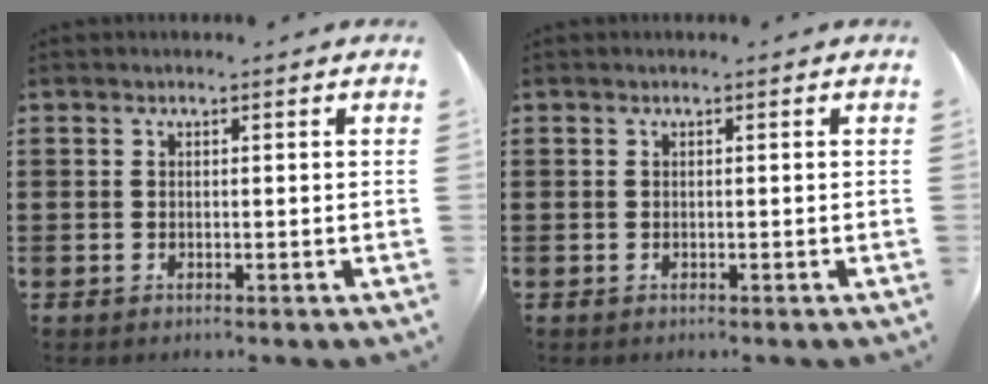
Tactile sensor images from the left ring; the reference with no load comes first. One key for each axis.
{"total": 0.0}